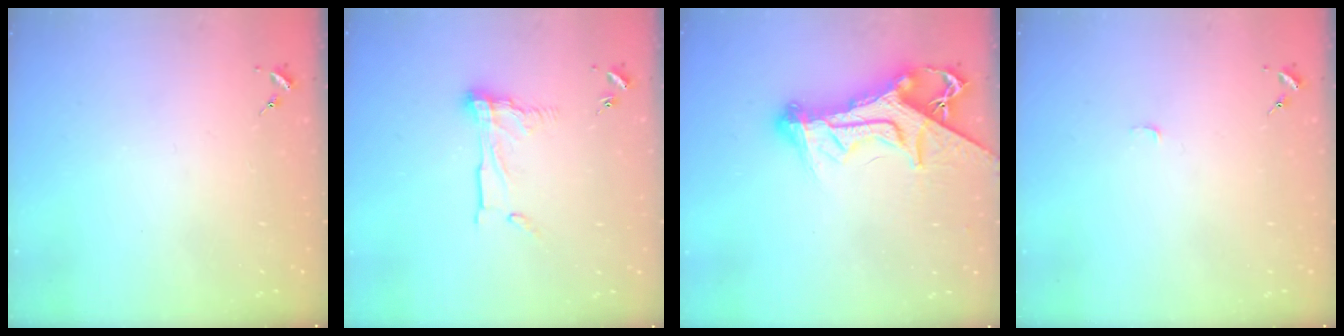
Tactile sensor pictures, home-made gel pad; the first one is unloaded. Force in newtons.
{"total": 11.1, "press": 11.0, "slide": 0.9}
{"total": 15.9, "press": 15.8, "slide": 1.8}
{"total": 2.7, "press": 2.7, "slide": 0.3}